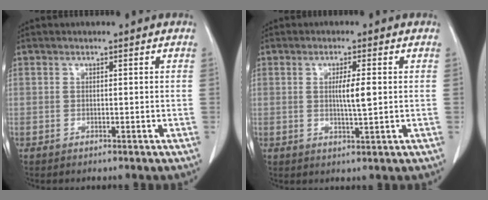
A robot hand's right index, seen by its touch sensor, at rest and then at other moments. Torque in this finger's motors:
{"motor_torque": [0.43, -0.06, 0.25, 0.09]}